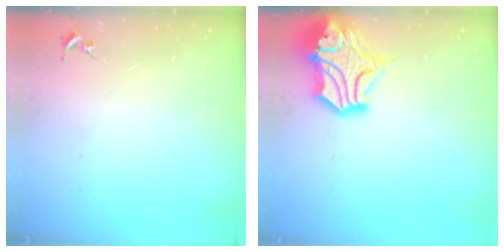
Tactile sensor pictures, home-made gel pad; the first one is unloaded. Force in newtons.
{"total": 16.9, "press": 16.7, "slide": 2.3}